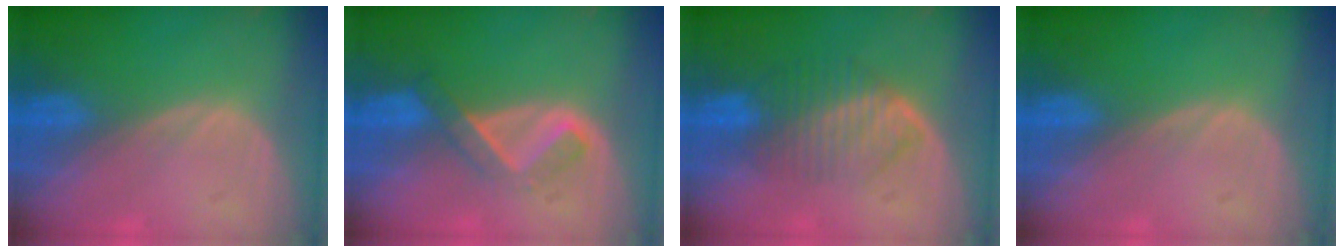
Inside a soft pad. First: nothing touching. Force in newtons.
{"total": 5.2, "press": 4.4, "slide": 2.8}
{"total": 6.6, "press": 6.2, "slide": 2.3}
{"total": 0.0}